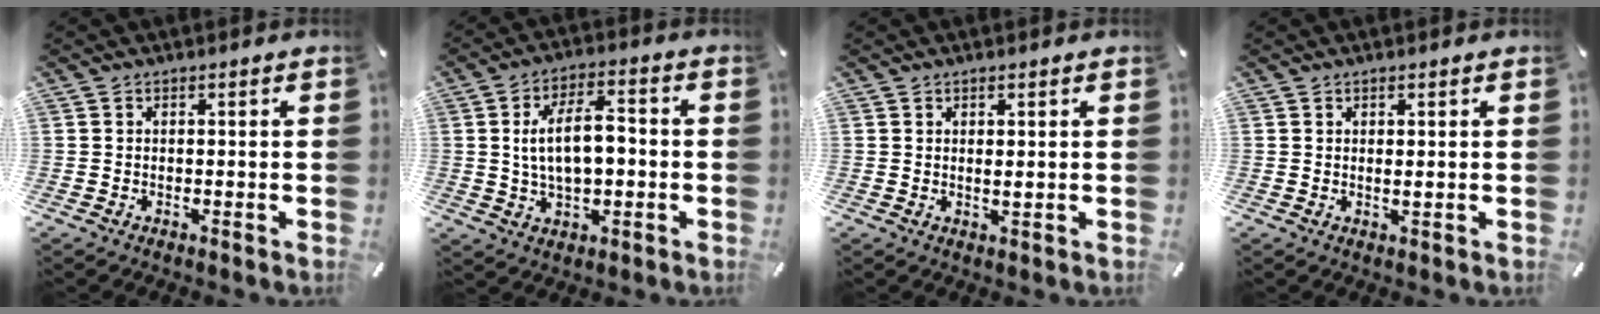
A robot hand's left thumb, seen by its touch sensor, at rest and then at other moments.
{"total": 10.8, "force": [0.2, 6.1, 8.9], "torque": [-0.157, 0.012, 0.002]}
{"total": 1.5, "force": [0.4, 0.1, 1.4], "torque": [-0.030, -0.003, 0.007]}
{"total": 1.3, "force": [0.3, 0.1, 1.2], "torque": [-0.025, -0.002, 0.005]}